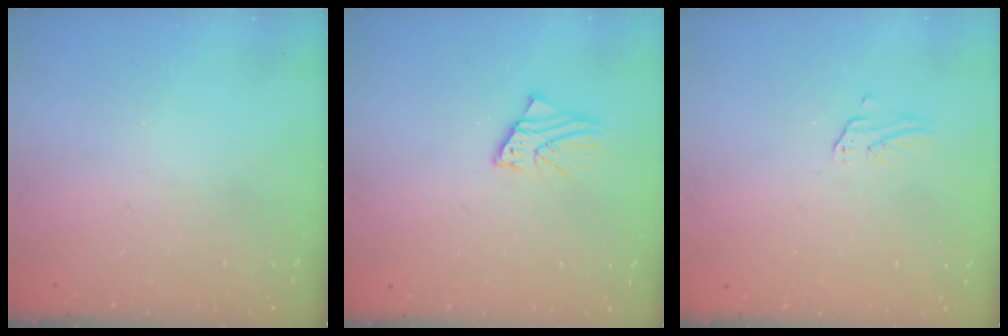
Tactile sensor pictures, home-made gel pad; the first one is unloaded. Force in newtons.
{"total": 3.0, "press": 3.0, "slide": 0.2}
{"total": 2.6, "press": 2.6, "slide": 0.2}